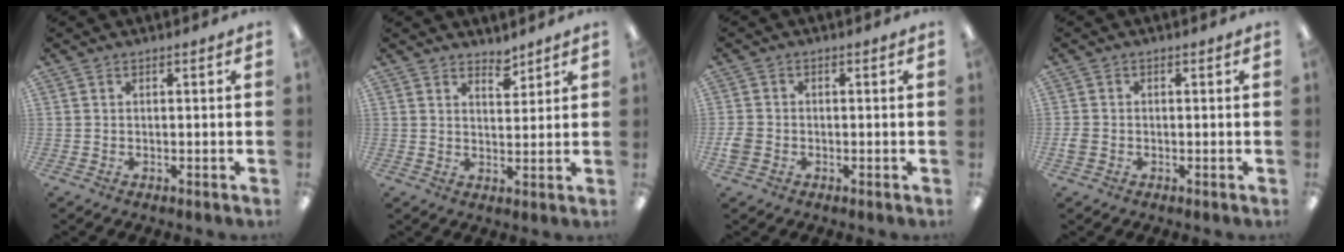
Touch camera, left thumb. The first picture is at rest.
{"total": 3.8, "force": [3.5, 1.3, 0.9], "torque": [0.001, -0.027, 0.060]}
{"total": 3.3, "force": [-1.2, 2.7, 1.6], "torque": [-0.031, 0.006, -0.022]}
{"total": 2.2, "force": [-0.7, 1.8, 1.1], "torque": [-0.016, 0.005, -0.013]}